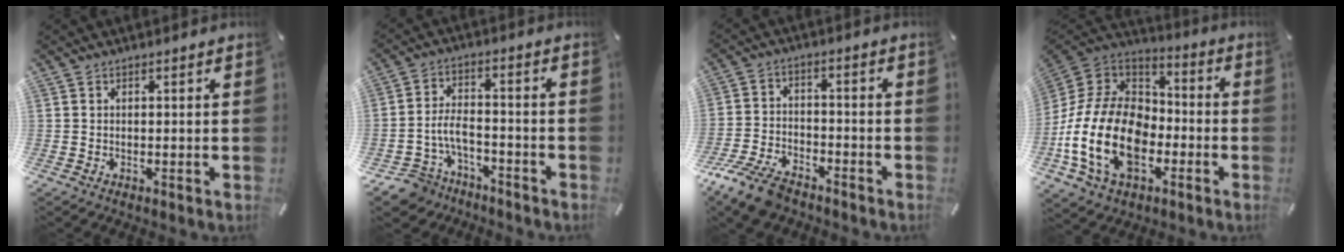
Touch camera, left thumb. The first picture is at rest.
{"total": 7.8, "force": [-4.9, 4.9, 3.6], "torque": [-0.081, 0.017, -0.097]}
{"total": 10.0, "force": [-7.7, 4.4, 4.6], "torque": [-0.100, 0.034, -0.148]}
{"total": 22.3, "force": [-7.5, 15.2, 14.5], "torque": [-0.324, 0.029, -0.124]}